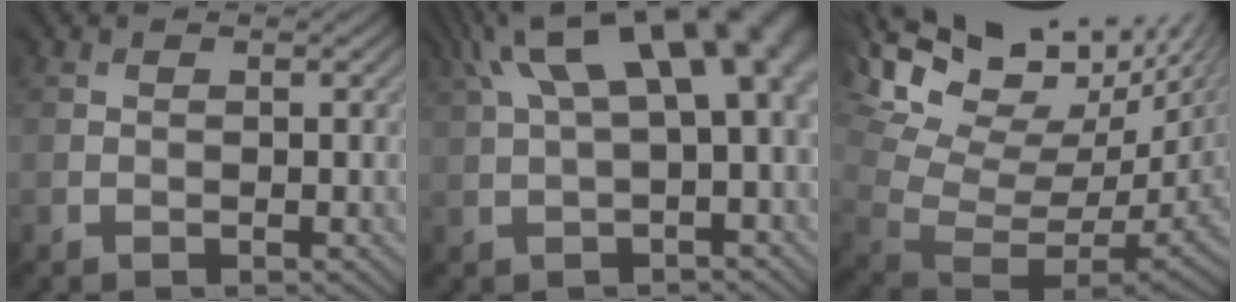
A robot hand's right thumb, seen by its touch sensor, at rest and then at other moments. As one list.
[{"total": 13.5, "force": [4.4, 4.9, 11.7], "torque": [-0.194, 0.024, 0.084]}, {"total": 16.2, "force": [8.3, 6.0, 12.5], "torque": [-0.224, 0.021, 0.174]}]